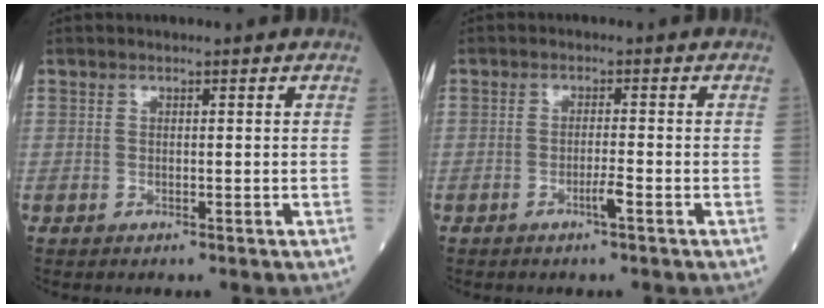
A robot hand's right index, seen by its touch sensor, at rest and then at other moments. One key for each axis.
{"total": 1.9, "fx": -1.1, "fy": -0.2, "fz": 1.6, "tx": -0.031, "ty": -0.002, "tz": -0.020}